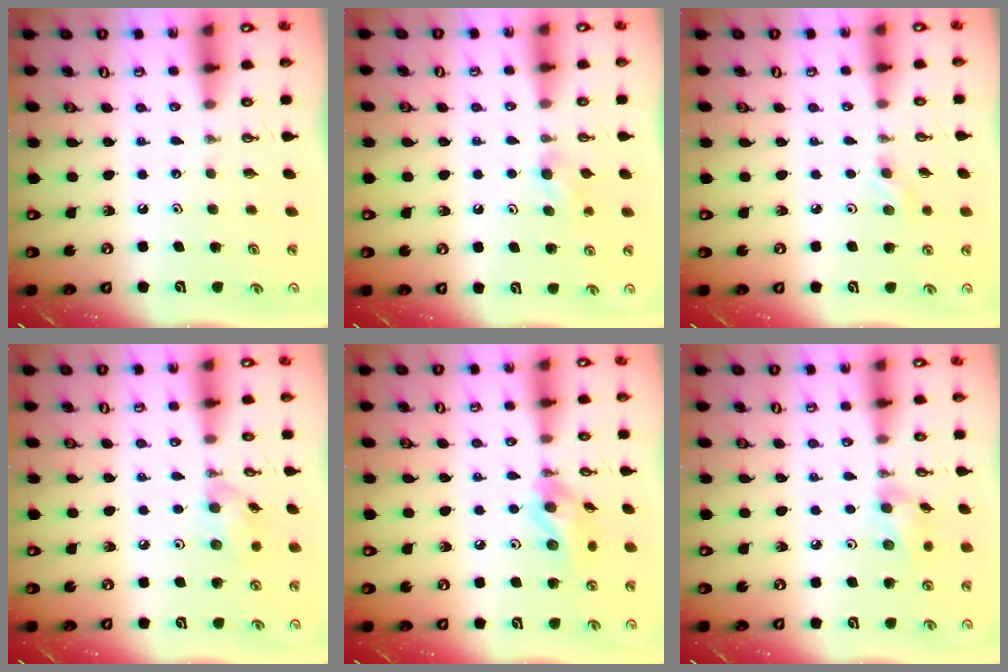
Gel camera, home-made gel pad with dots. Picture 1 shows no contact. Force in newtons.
{"total": 5.4, "press": 5.2, "slide": 1.4}
{"total": 2.8, "press": 2.7, "slide": 0.8}
{"total": 7.7, "press": 7.6, "slide": 0.5}
{"total": 11.4, "press": 11.4, "slide": 1.4}
{"total": 7.8, "press": 7.4, "slide": 2.5}